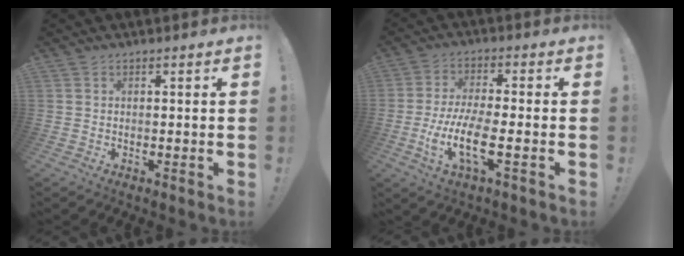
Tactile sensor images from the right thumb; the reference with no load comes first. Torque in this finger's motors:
{"motor_torque": [1.22, 1.29, 0.43, -0.38, 0.39]}